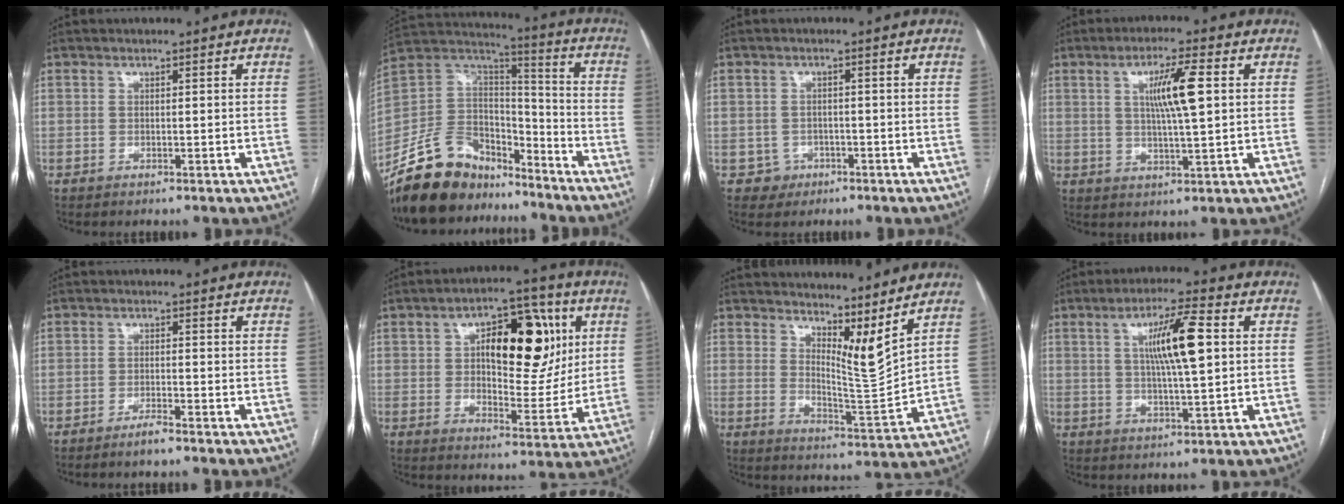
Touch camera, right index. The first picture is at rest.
{"total": 15.9, "force": [-12.9, 8.0, 4.8], "torque": [-0.096, 0.060, -0.234]}
{"total": 2.9, "force": [-1.2, 2.7, -0.3], "torque": [0.016, 0.015, -0.016]}
{"total": 7.8, "force": [1.8, 0.4, 7.5], "torque": [-0.136, 0.002, 0.031]}
{"total": 2.3, "force": [-1.9, -0.1, 1.3], "torque": [-0.028, -0.003, -0.037]}
{"total": 16.2, "force": [4.5, 7.1, 13.9], "torque": [-0.194, 0.030, 0.073]}
{"total": 7.3, "force": [5.6, 0.4, 4.6], "torque": [-0.081, -0.029, 0.099]}
{"total": 10.0, "force": [2.0, 0.9, 9.7], "torque": [-0.172, 0.008, 0.034]}